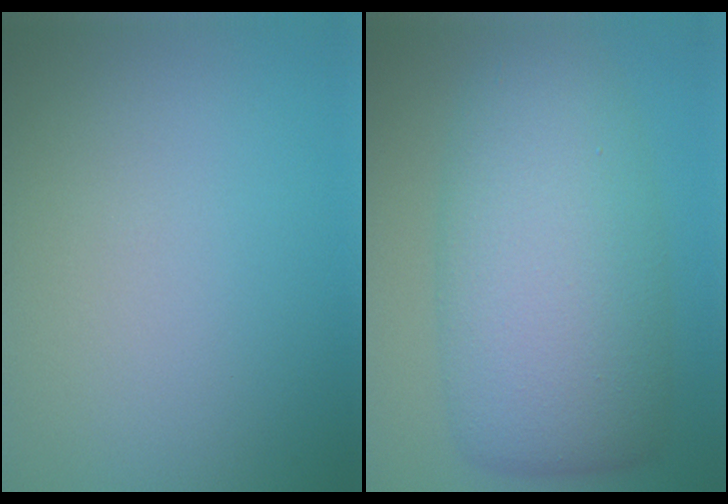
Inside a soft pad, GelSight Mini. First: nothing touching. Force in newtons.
{"total": 10.2, "press": 10.2, "slide": 0.0}